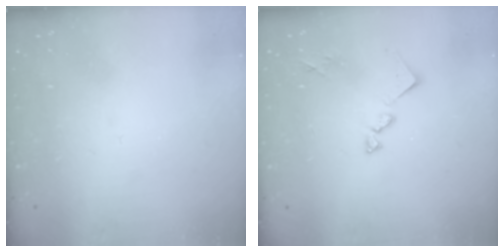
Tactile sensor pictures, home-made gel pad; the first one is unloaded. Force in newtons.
{"total": 10.9, "press": 10.9, "slide": 0.5}